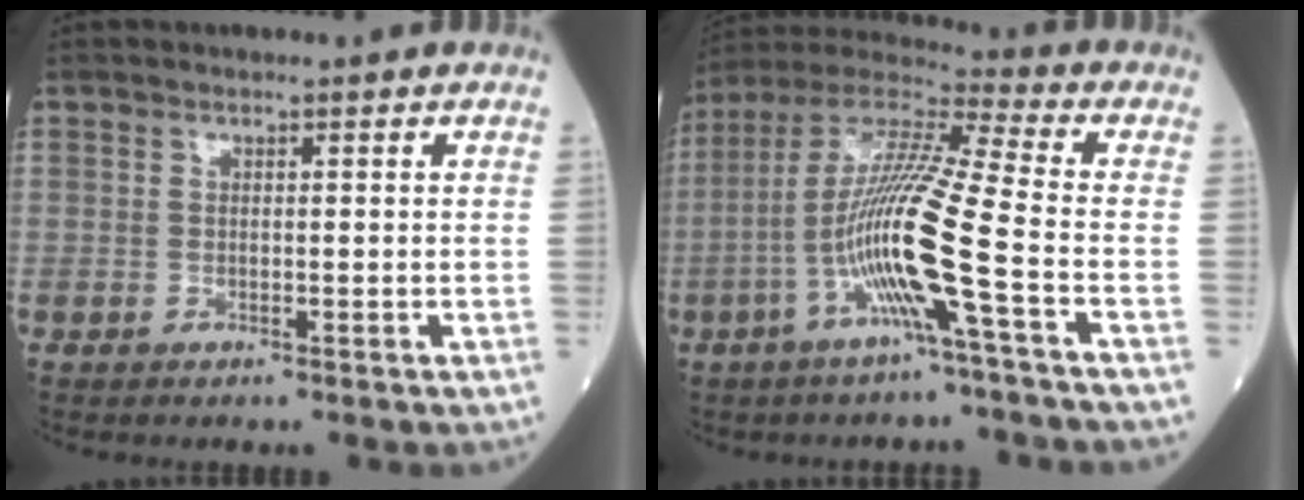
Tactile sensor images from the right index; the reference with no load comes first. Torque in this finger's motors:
{"motor_torque": [1.21, -0.93, 1.06, 0.21]}